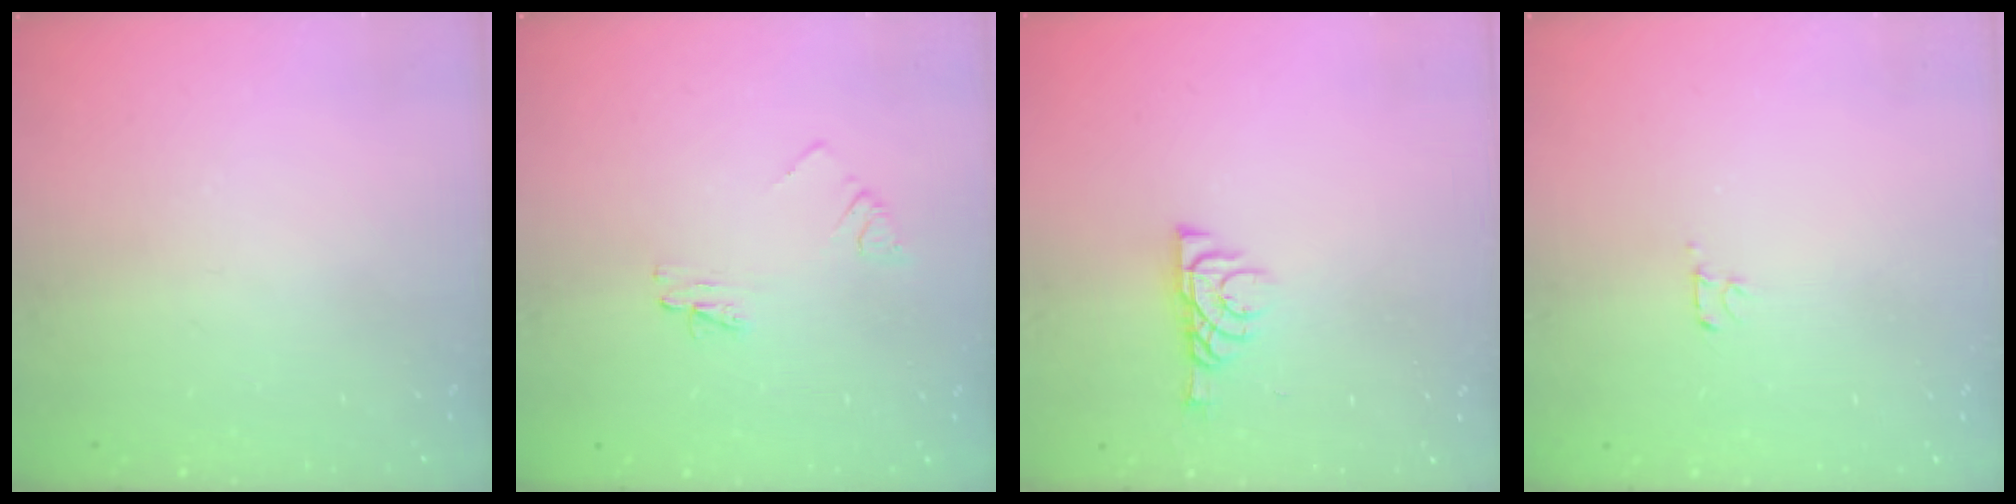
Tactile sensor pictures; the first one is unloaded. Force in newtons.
{"total": 3.2, "press": 3.2, "slide": 0.4}
{"total": 6.0, "press": 6.0, "slide": 0.7}
{"total": 2.5, "press": 2.4, "slide": 0.3}